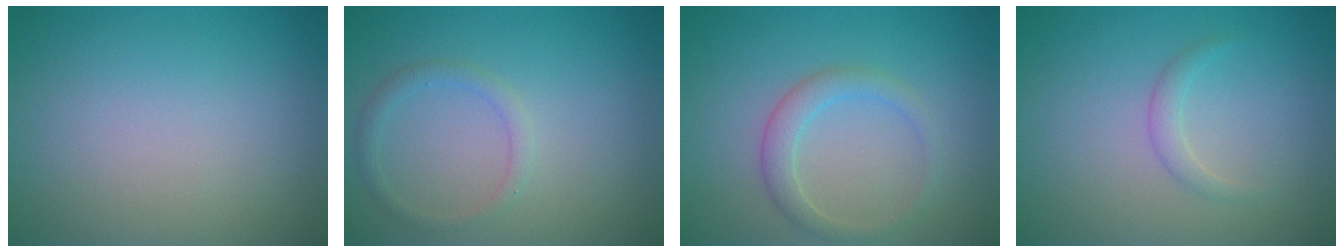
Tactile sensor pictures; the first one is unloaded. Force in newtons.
{"total": 1.4, "press": 1.4, "slide": 0.1}
{"total": 2.2, "press": 2.2, "slide": 0.1}
{"total": 1.2, "press": 1.2, "slide": 0.1}